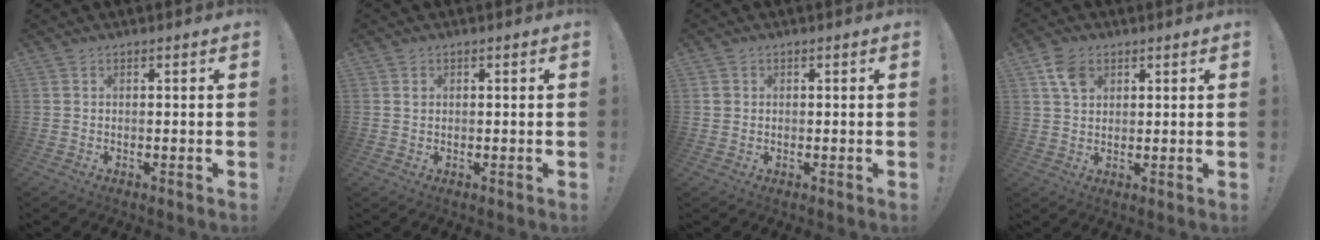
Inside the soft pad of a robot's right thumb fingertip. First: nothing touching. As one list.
[{"total": 0.7, "force": [0.4, 0.6, 0.0], "torque": [0.004, 0.000, 0.008]}, {"total": 1.4, "force": [0.5, 1.3, 0.3], "torque": [-0.001, 0.002, 0.008]}, {"total": 6.6, "force": [3.3, 4.6, 3.5], "torque": [-0.052, -0.005, 0.063]}]